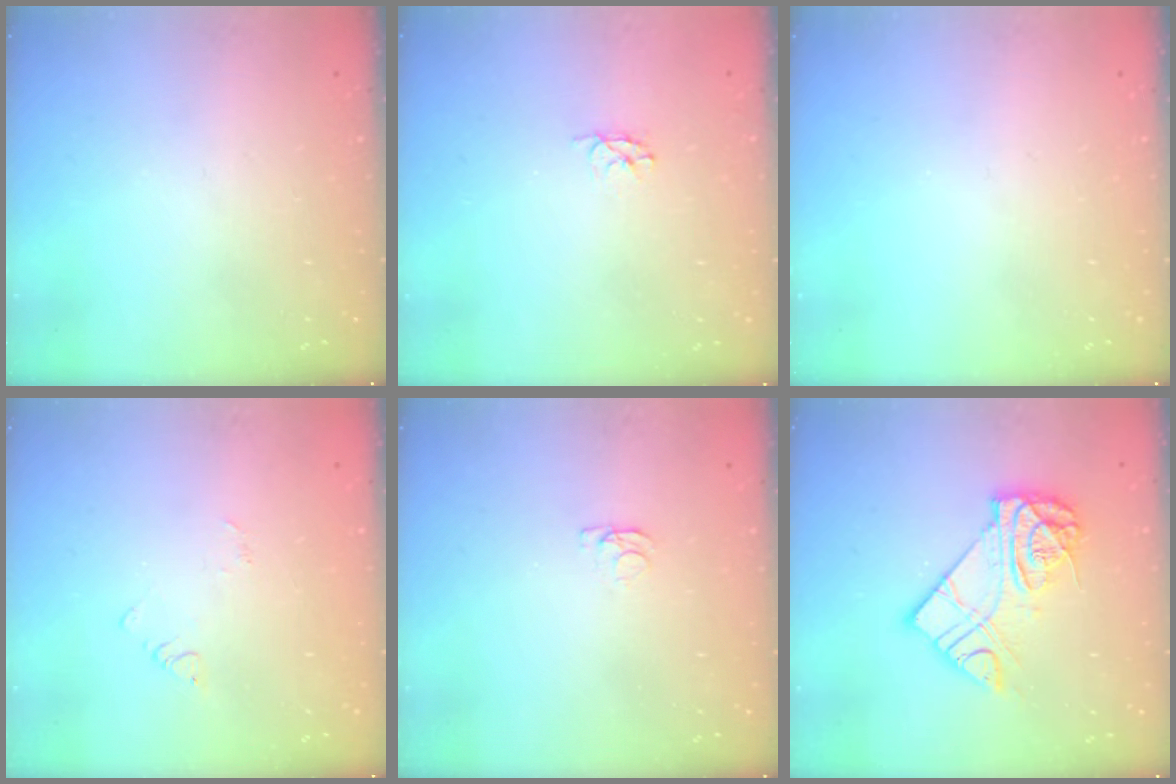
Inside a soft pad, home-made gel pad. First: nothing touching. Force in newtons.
{"total": 2.9, "press": 2.9, "slide": 0.3}
{"total": 0.0}
{"total": 2.4, "press": 2.4, "slide": 0.3}
{"total": 1.2, "press": 1.1, "slide": 0.3}
{"total": 13.6, "press": 13.6, "slide": 1.1}